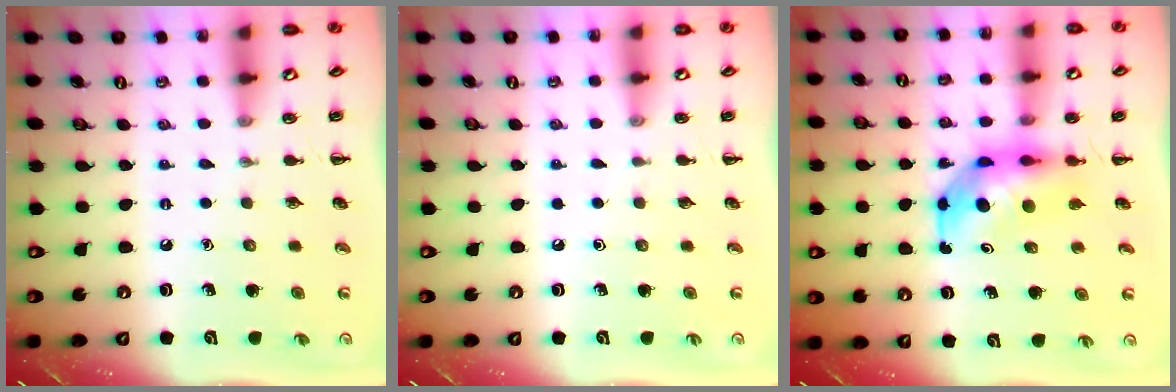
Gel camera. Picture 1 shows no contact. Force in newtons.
{"total": 0.0}
{"total": 6.7, "press": 6.5, "slide": 1.6}